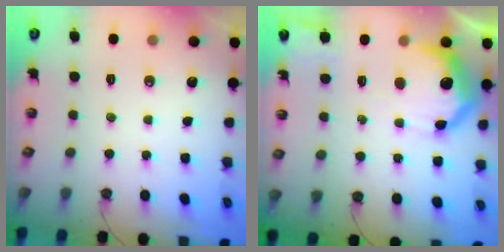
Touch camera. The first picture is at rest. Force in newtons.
{"total": 15.1, "press": 15.1, "slide": 1.0}